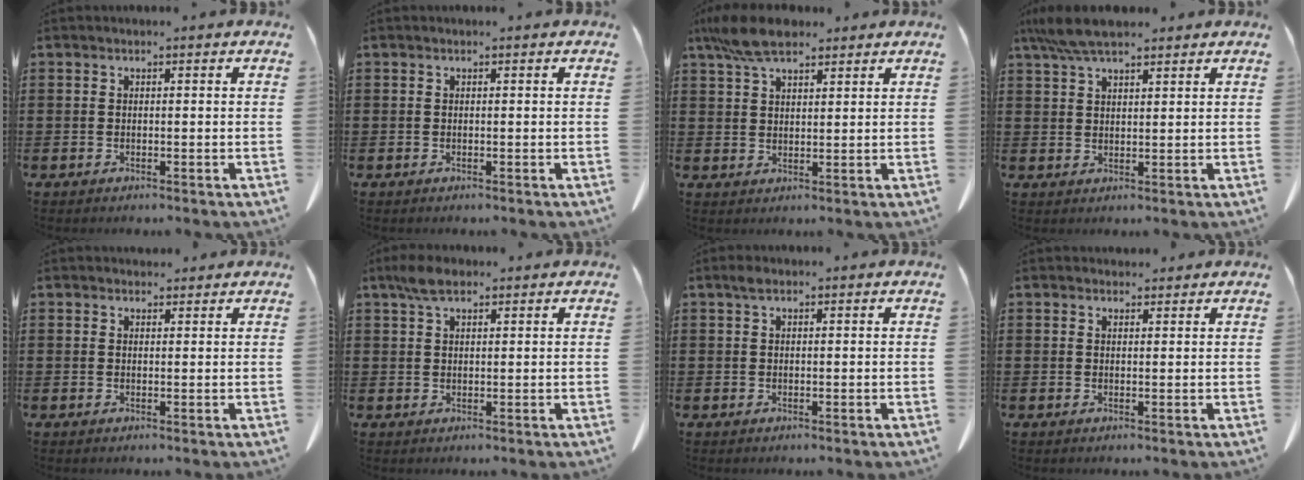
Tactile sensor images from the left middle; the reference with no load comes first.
{"total": 0.0}
{"total": 7.3, "force": [5.4, 2.7, 4.1], "torque": [-0.096, -0.003, 0.104]}
{"total": 6.1, "force": [4.8, 1.4, 3.5], "torque": [-0.081, -0.006, 0.089]}
{"total": 1.6, "force": [1.5, 0.6, 0.2], "torque": [0.000, -0.002, 0.028]}
{"total": 3.7, "force": [2.5, 1.5, 2.3], "torque": [-0.052, 0.006, 0.046]}
{"total": 1.1, "force": [0.6, 0.6, 0.8], "torque": [-0.019, 0.003, 0.011]}
{"total": 1.5, "force": [1.4, 0.5, 0.2], "torque": [0.001, -0.002, 0.026]}